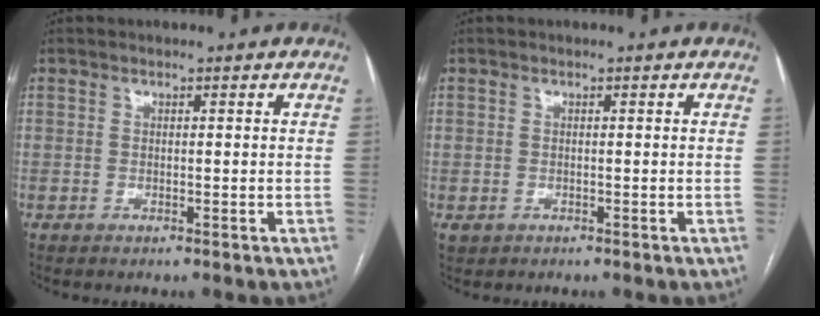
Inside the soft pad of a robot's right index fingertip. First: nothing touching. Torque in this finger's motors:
{"motor_torque": [0.05, 0.05, -0.07, -0.06]}